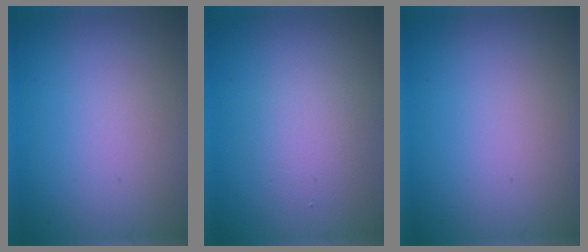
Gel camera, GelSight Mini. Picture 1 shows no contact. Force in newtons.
{"total": 2.4, "press": 2.4, "slide": 0.2}
{"total": 0.0}